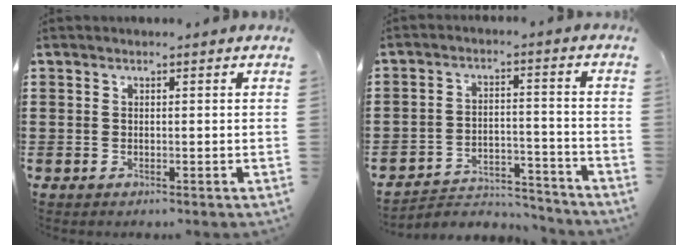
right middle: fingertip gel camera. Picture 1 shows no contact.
{"total": 4.0, "force": [-3.8, 1.0, 0.8], "torque": [-0.018, 0.009, -0.081]}